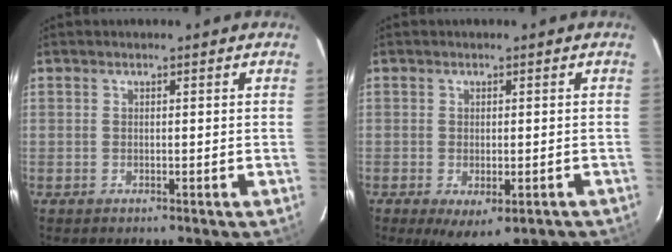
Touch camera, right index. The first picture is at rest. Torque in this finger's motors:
{"motor_torque": [1.13, -0.93, 0.39, 0.05]}